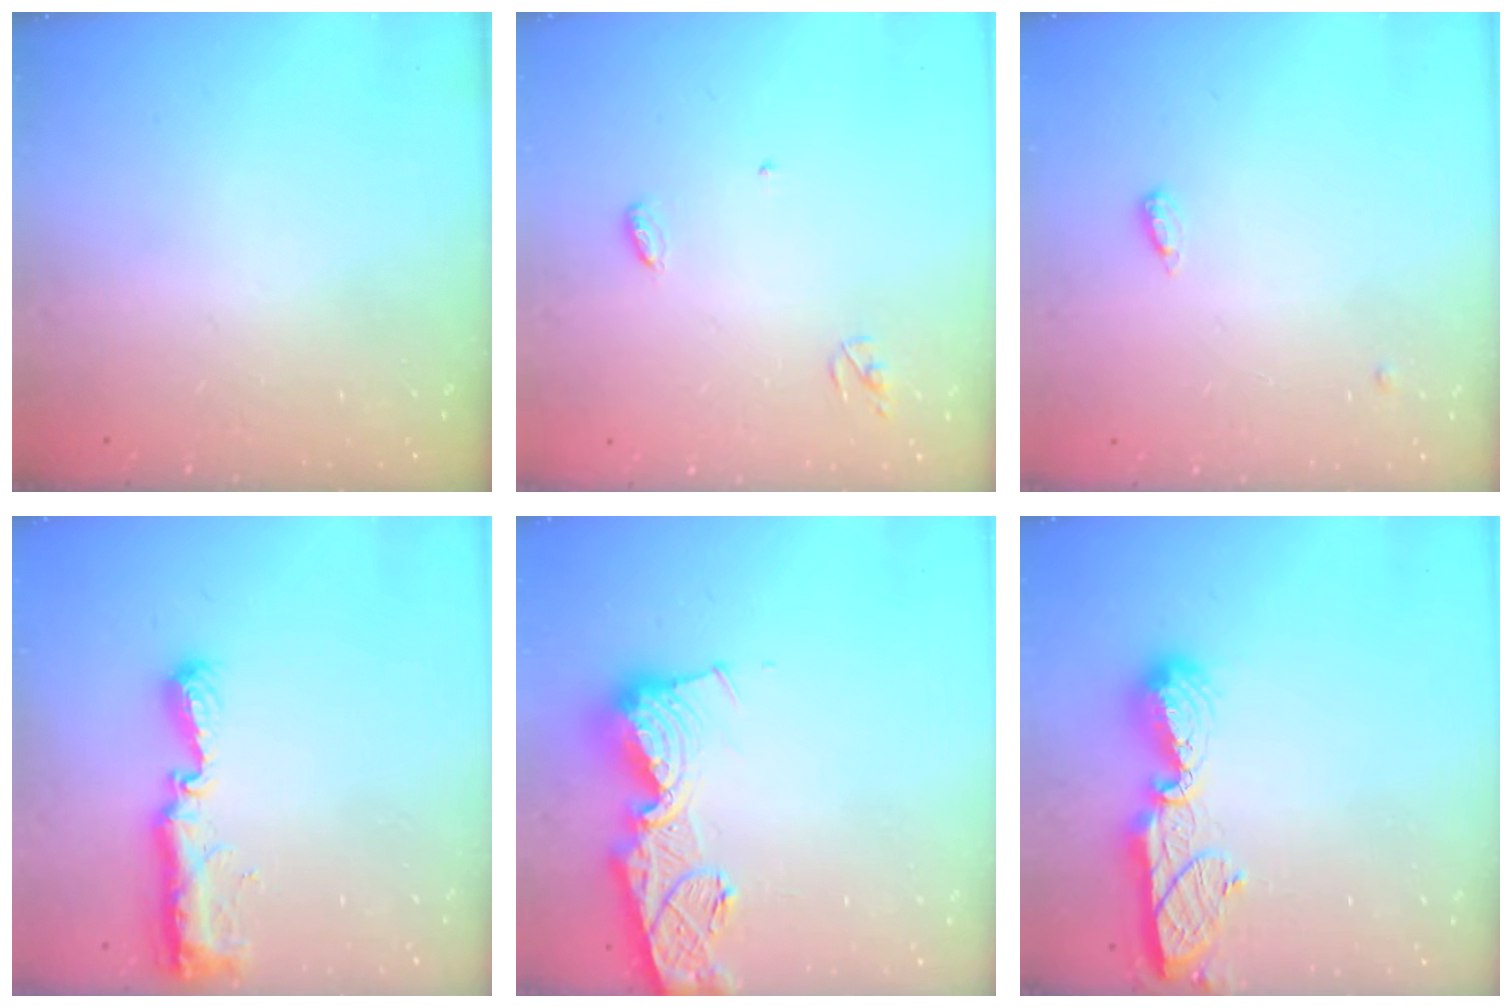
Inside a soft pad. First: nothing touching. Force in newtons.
{"total": 3.5, "press": 3.5, "slide": 0.2}
{"total": 3.6, "press": 3.5, "slide": 0.7}
{"total": 8.8, "press": 8.8, "slide": 0.9}
{"total": 16.1, "press": 16.0, "slide": 1.6}
{"total": 10.0, "press": 10.0, "slide": 0.9}